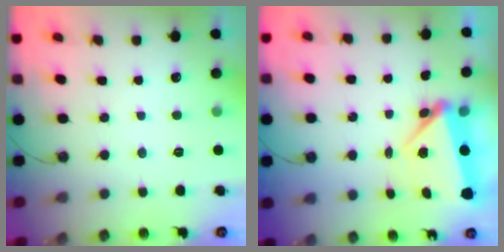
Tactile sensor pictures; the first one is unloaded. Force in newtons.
{"total": 5.9, "press": 5.9, "slide": 0.8}